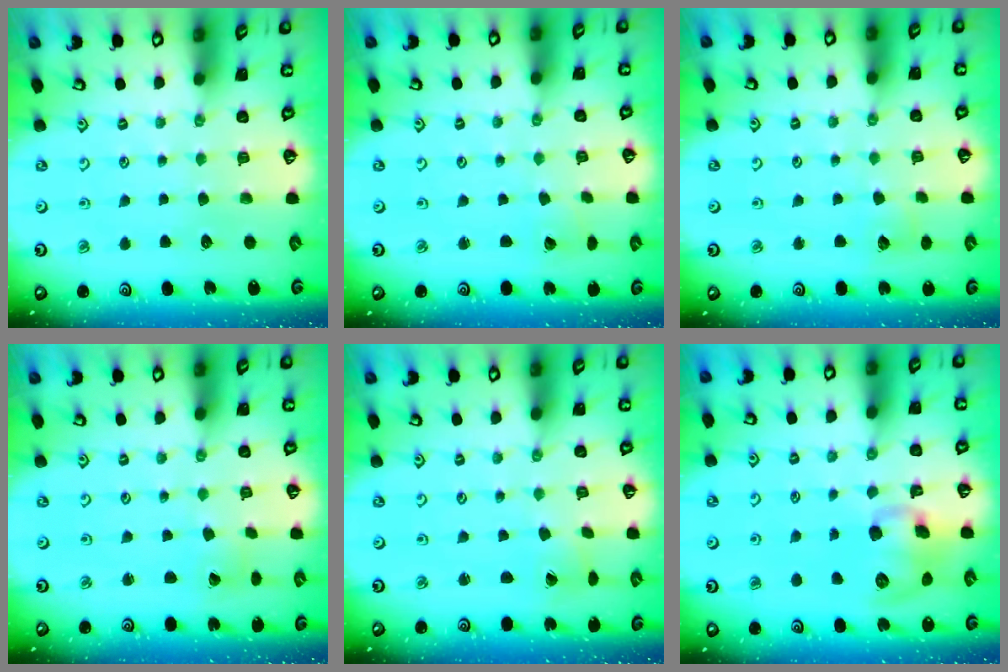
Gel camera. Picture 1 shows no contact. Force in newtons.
{"total": 2.1, "press": 2.1, "slide": 0.1}
{"total": 5.2, "press": 5.1, "slide": 0.5}
{"total": 0.9, "press": 0.9, "slide": 0.0}
{"total": 1.6, "press": 1.6, "slide": 0.3}
{"total": 11.2, "press": 11.0, "slide": 2.1}